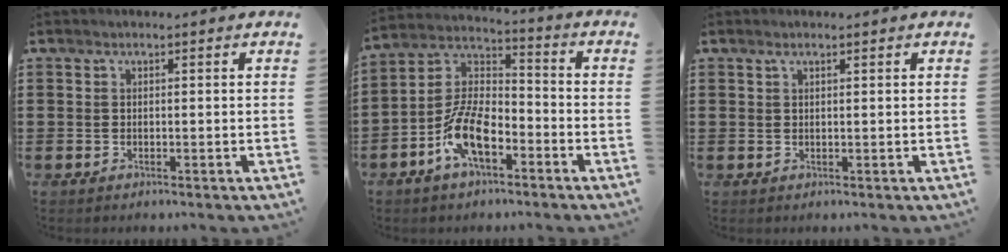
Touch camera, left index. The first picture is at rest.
{"total": 10.3, "force": [-5.4, 4.4, 7.5], "torque": [-0.178, 0.005, -0.108]}
{"total": 0.9, "force": [0.6, 0.1, 0.6], "torque": [-0.013, 0.001, 0.011]}